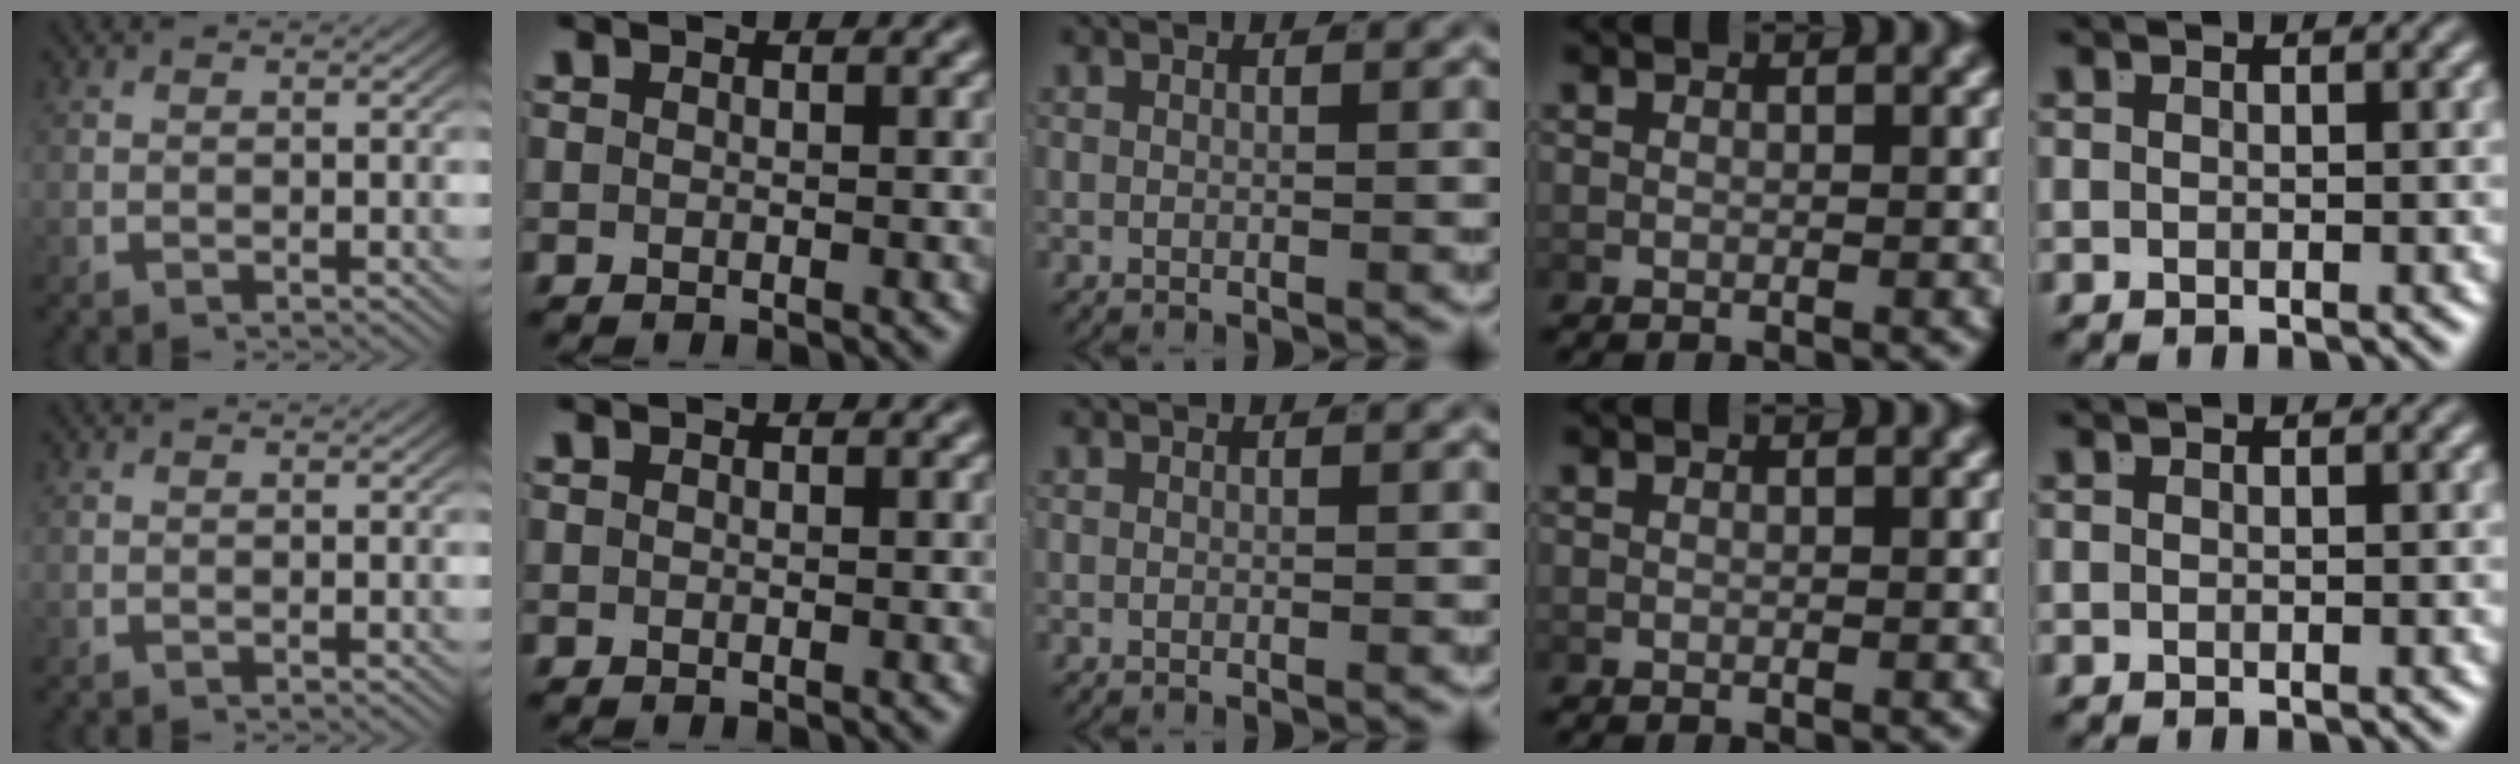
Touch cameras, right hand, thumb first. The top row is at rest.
{}